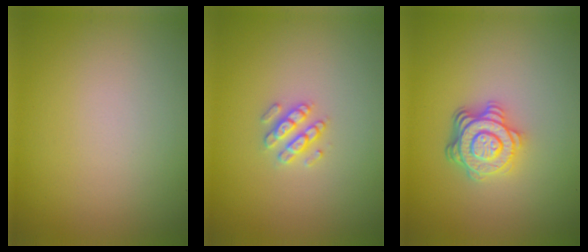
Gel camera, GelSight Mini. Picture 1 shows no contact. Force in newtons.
{"total": 2.1, "press": 2.0, "slide": 0.5}
{"total": 4.4, "press": 3.3, "slide": 3.0}